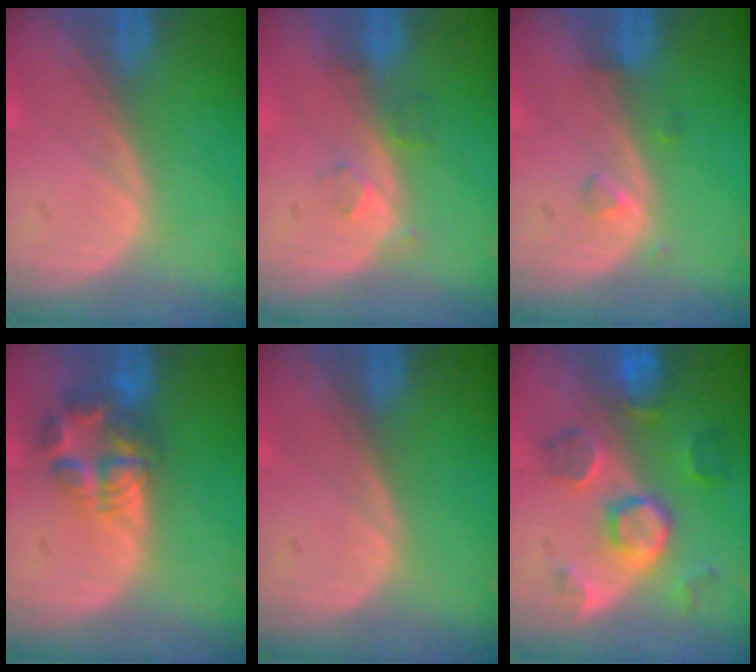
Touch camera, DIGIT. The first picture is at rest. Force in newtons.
{"total": 2.7, "press": 2.3, "slide": 1.5}
{"total": 1.5, "press": 1.5, "slide": 0.1}
{"total": 6.4, "press": 6.3, "slide": 1.4}
{"total": 0.0}
{"total": 8.7, "press": 7.9, "slide": 3.7}